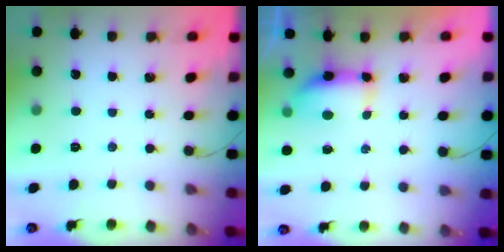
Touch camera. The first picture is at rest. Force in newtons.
{"total": 6.7, "press": 6.7, "slide": 0.5}